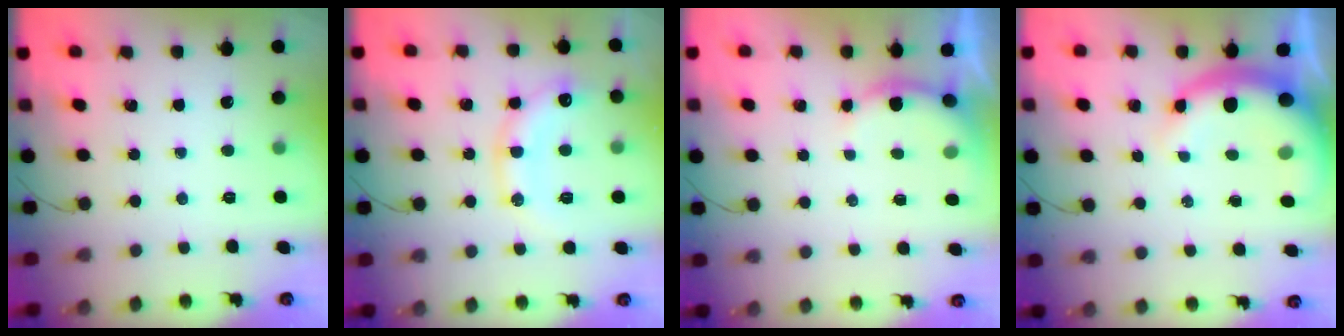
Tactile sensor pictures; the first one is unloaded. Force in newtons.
{"total": 13.6, "press": 13.5, "slide": 1.3}
{"total": 5.2, "press": 5.2, "slide": 0.5}
{"total": 11.7, "press": 11.5, "slide": 2.3}